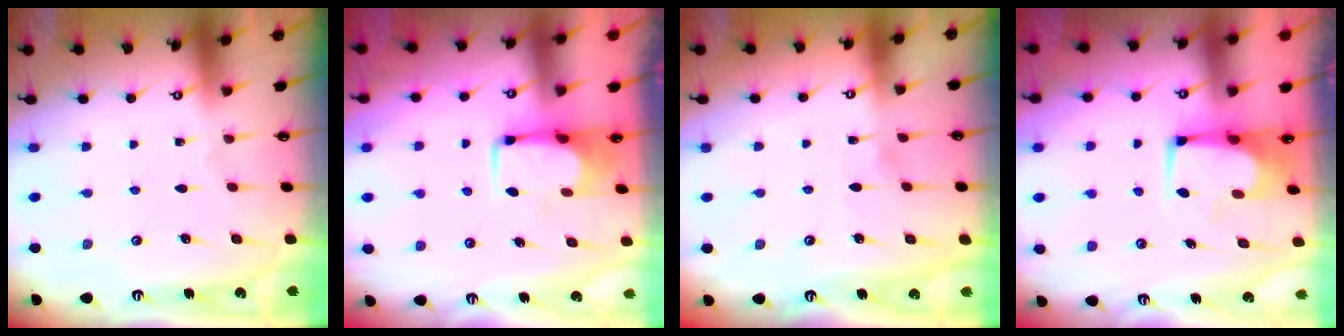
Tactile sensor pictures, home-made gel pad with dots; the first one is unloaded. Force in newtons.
{"total": 3.7, "press": 3.6, "slide": 0.7}
{"total": 4.9, "press": 4.9, "slide": 0.6}
{"total": 1.6, "press": 1.5, "slide": 0.2}